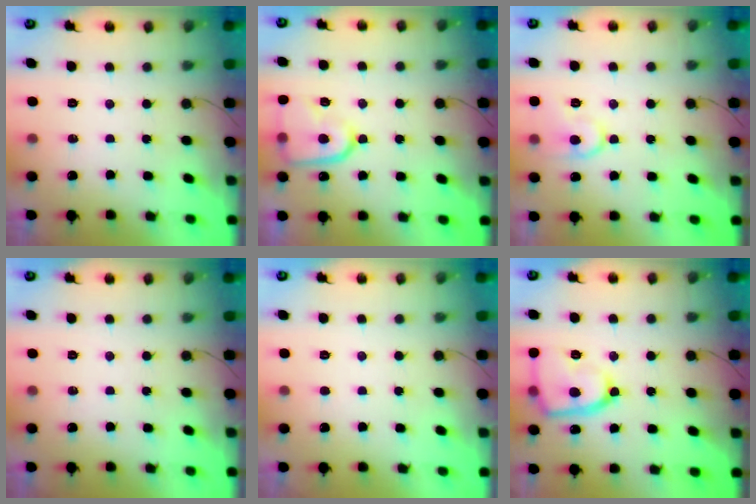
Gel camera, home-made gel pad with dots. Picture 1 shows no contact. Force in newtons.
{"total": 13.8, "press": 13.7, "slide": 1.4}
{"total": 11.2, "press": 11.2, "slide": 0.9}
{"total": 0.0}
{"total": 1.6, "press": 1.5, "slide": 0.2}
{"total": 16.4, "press": 16.3, "slide": 1.6}